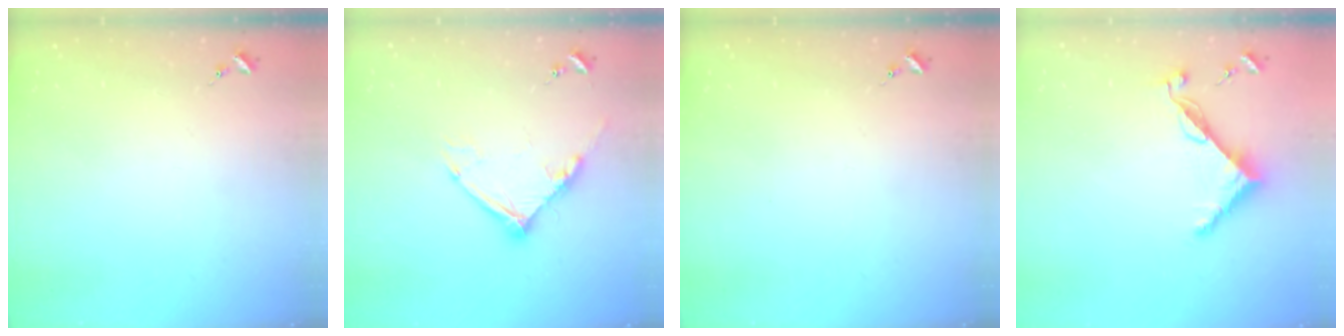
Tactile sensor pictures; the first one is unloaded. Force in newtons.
{"total": 10.7, "press": 10.6, "slide": 1.1}
{"total": 0.0}
{"total": 9.0, "press": 9.0, "slide": 0.6}